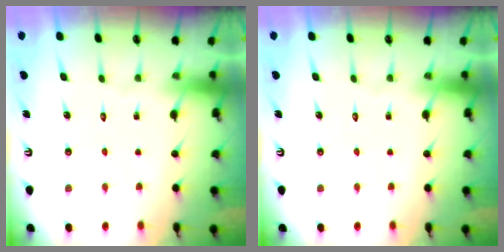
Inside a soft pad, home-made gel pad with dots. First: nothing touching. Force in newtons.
{"total": 0.0}